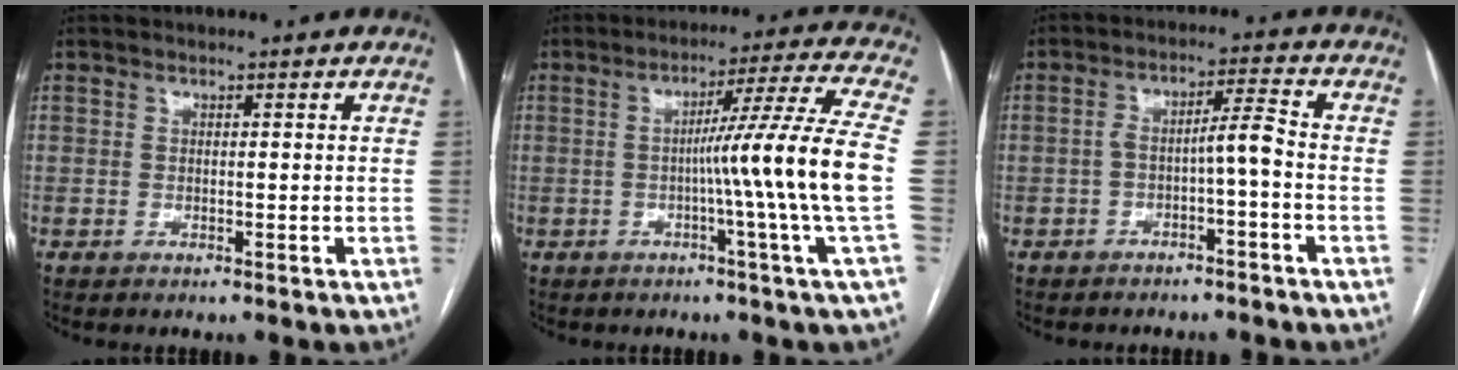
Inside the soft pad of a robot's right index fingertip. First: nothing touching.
{"total": 12.9, "force": [-1.9, -3.3, 12.3], "torque": [-0.179, -0.004, -0.030]}
{"total": 4.4, "force": [-1.6, 0.1, 4.1], "torque": [-0.074, 0.023, -0.020]}